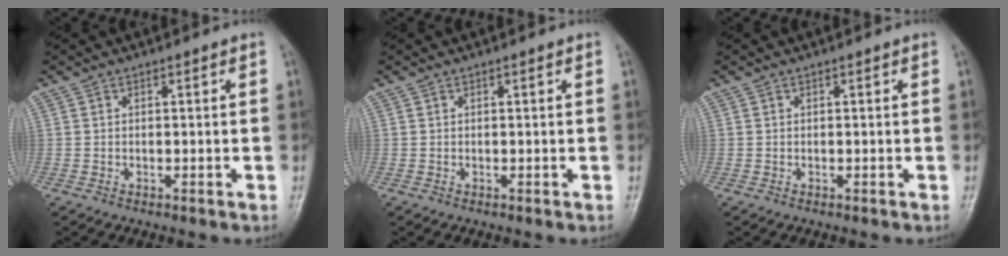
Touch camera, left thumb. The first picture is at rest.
{"total": 0.0}
{"total": 0.0}